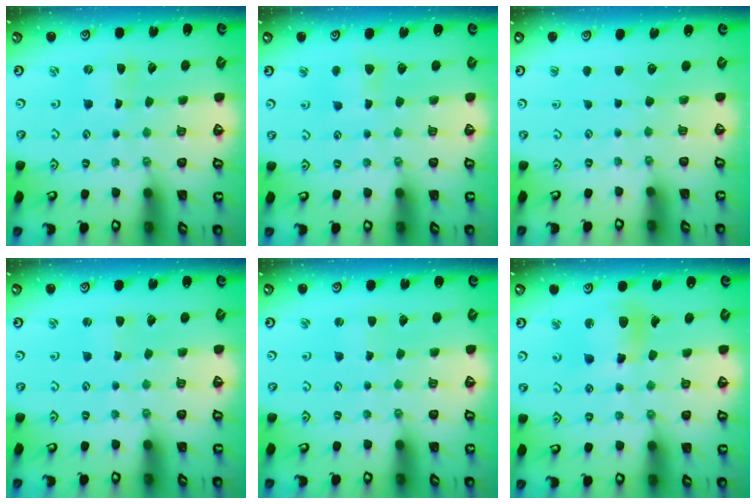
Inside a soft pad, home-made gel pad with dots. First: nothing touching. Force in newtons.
{"total": 3.9, "press": 3.9, "slide": 0.5}
{"total": 0.0}
{"total": 1.6, "press": 1.6, "slide": 0.4}
{"total": 1.8, "press": 1.7, "slide": 0.2}
{"total": 11.1, "press": 10.8, "slide": 2.2}